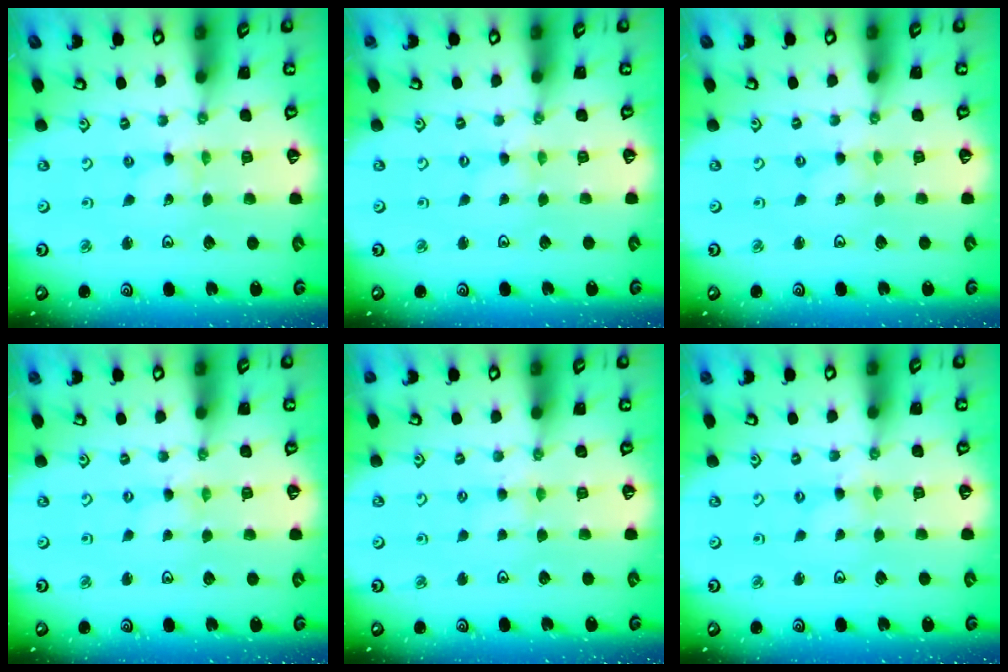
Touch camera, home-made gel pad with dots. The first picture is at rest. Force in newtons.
{"total": 0.0}
{"total": 0.0}
{"total": 0.0}
{"total": 3.0, "press": 2.9, "slide": 0.5}
{"total": 0.7, "press": 0.6, "slide": 0.2}